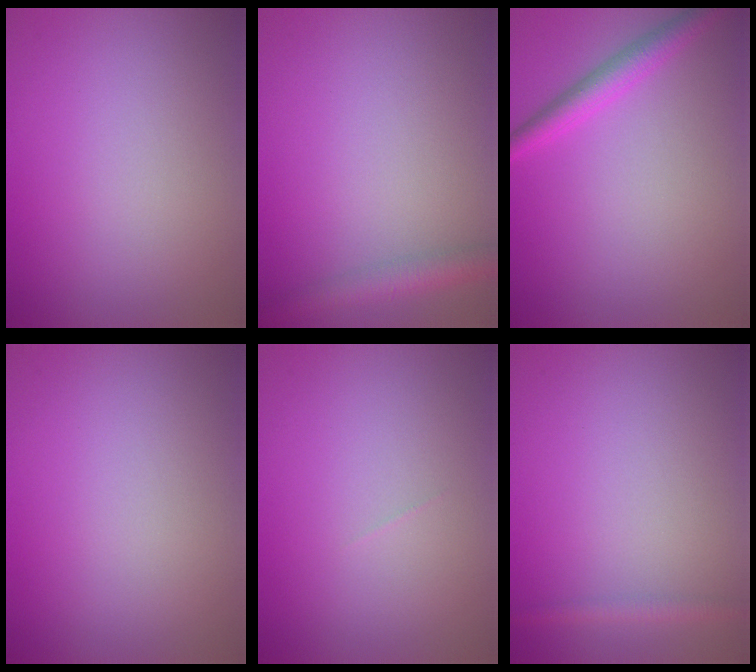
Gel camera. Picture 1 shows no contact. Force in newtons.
{"total": 2.9, "press": 2.9, "slide": 0.1}
{"total": 2.7, "press": 2.7, "slide": 0.1}
{"total": 0.0}
{"total": 0.0}
{"total": 1.3, "press": 1.3, "slide": 0.1}